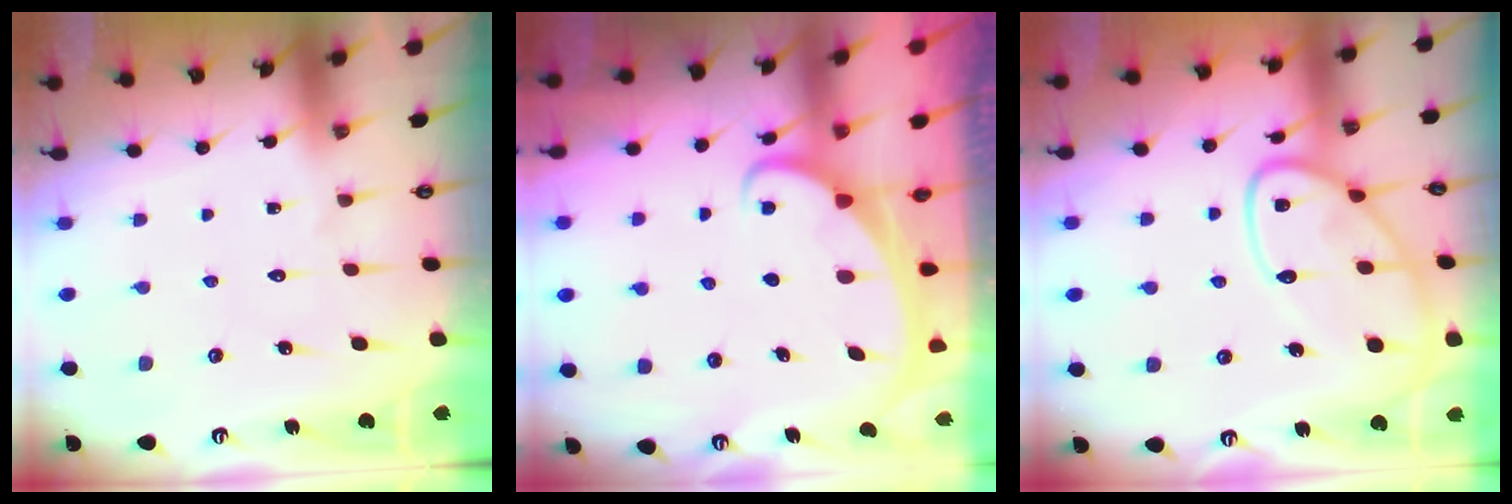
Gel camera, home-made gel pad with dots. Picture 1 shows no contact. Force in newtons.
{"total": 1.9, "press": 1.9, "slide": 0.1}
{"total": 14.1, "press": 14.1, "slide": 0.9}